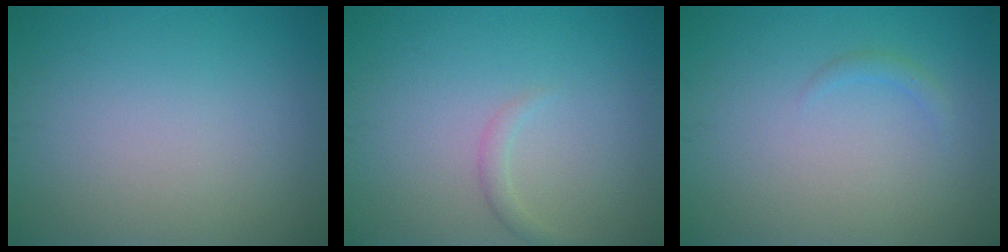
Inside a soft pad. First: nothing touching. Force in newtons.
{"total": 1.0, "press": 1.0, "slide": 0.1}
{"total": 0.8, "press": 0.8, "slide": 0.0}